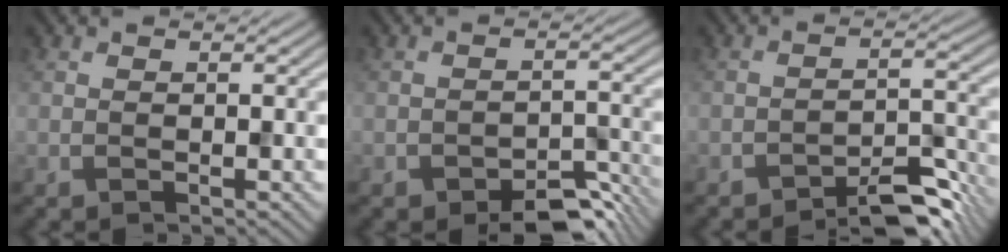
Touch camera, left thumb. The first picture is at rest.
{"total": 5.4, "force": [-4.0, 2.2, 2.9], "torque": [-0.036, 0.004, -0.056]}
{"total": 5.3, "force": [-4.3, 1.2, 2.7], "torque": [-0.033, 0.014, -0.068]}